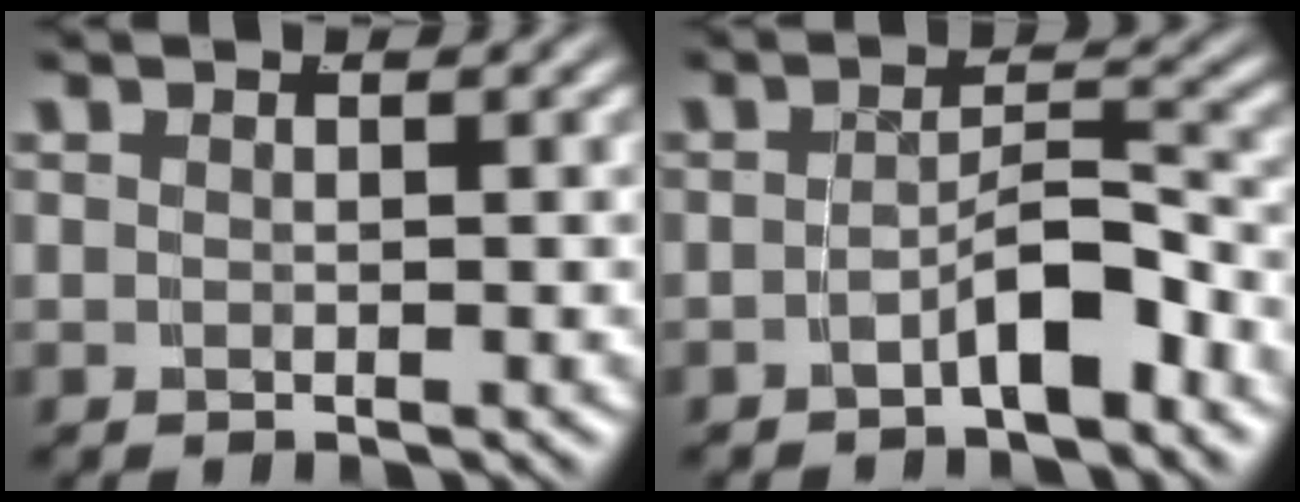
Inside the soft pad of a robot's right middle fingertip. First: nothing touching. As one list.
[{"total": 3.3, "force": [-2.5, 0.6, 2.1], "torque": [-0.025, -0.004, -0.039]}]